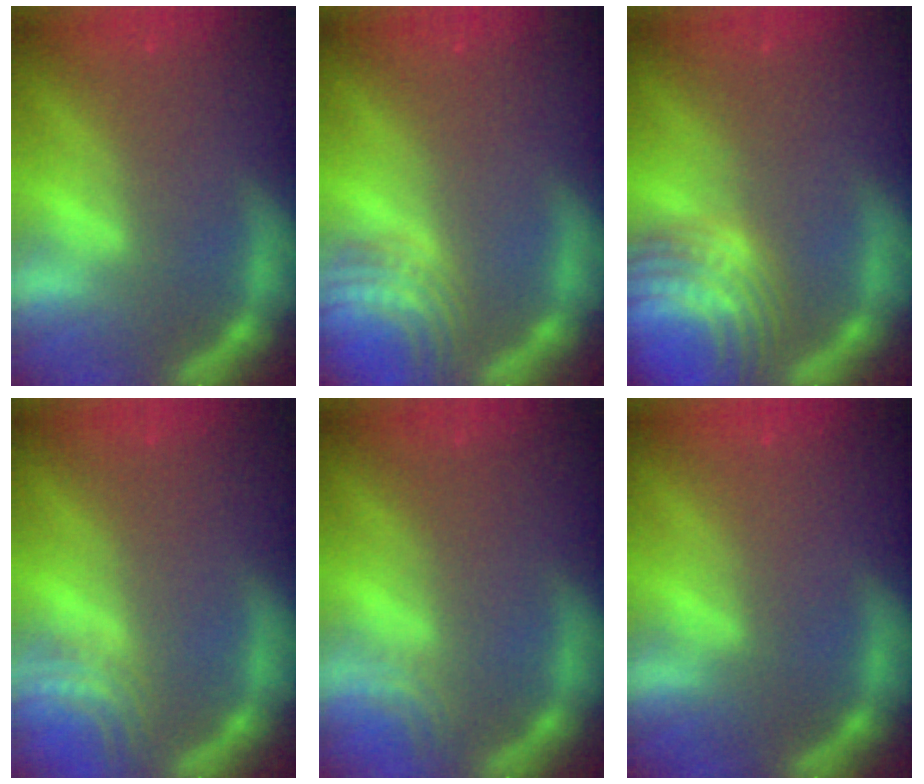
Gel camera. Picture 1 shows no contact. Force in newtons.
{"total": 5.0}
{"total": 9.5}
{"total": 3.0}
{"total": 1.5}
{"total": 0.0}